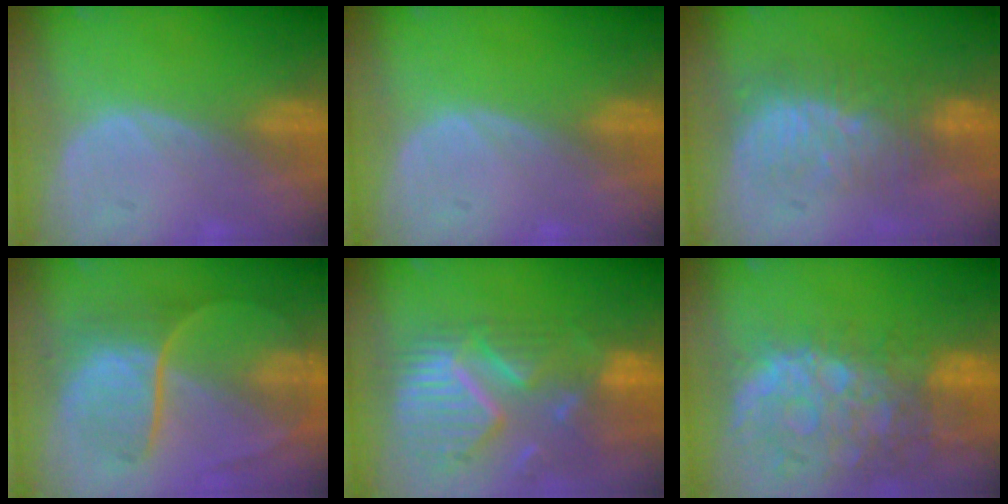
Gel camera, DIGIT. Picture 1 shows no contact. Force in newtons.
{"total": 0.0}
{"total": 7.9, "press": 7.5, "slide": 2.5}
{"total": 8.8, "press": 7.5, "slide": 4.7}
{"total": 12.0, "press": 10.5, "slide": 5.8}
{"total": 13.8, "press": 11.2, "slide": 8.1}